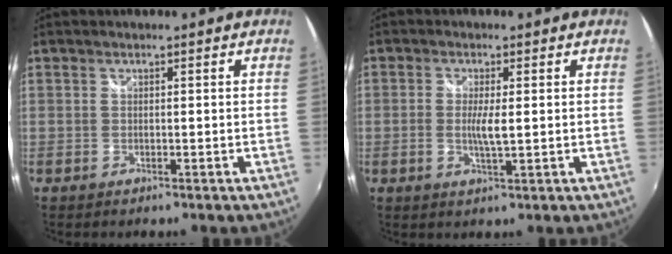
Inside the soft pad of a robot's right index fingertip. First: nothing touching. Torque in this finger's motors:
{"motor_torque": [0.06, 0.11, 0.11, 0.06]}